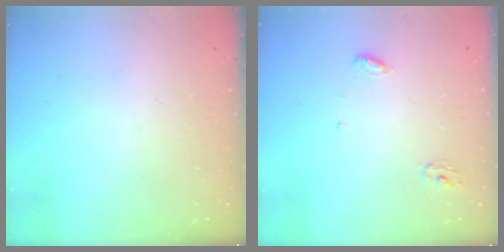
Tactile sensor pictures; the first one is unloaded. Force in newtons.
{"total": 4.7, "press": 4.7, "slide": 0.4}